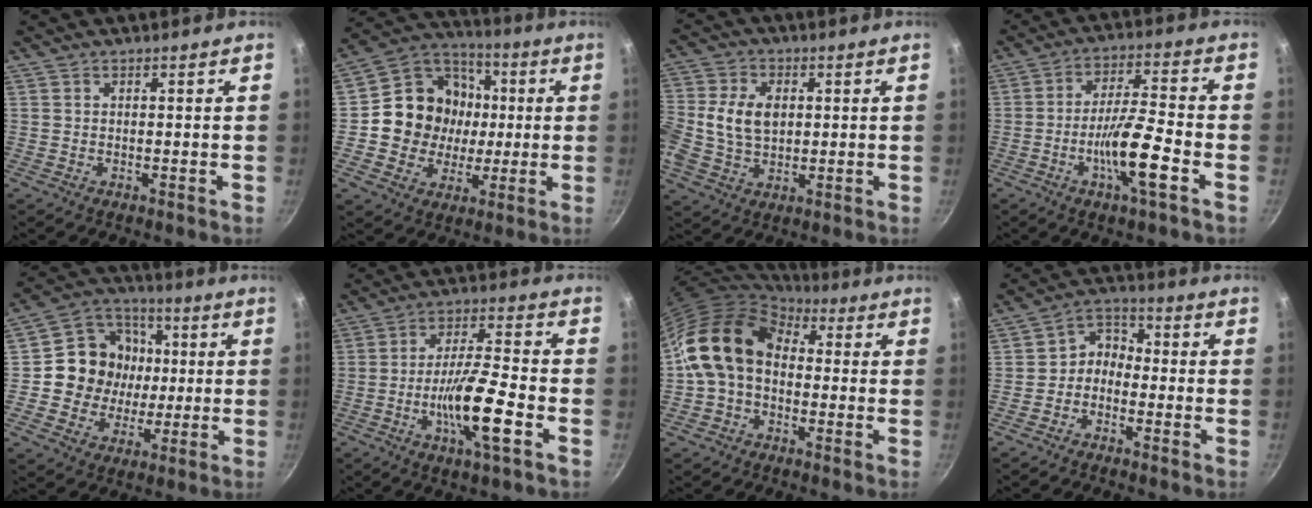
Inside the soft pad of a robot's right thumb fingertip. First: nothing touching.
{"total": 16.2, "force": [0.4, 14.9, 6.4], "torque": [-0.081, 0.023, 0.000]}
{"total": 15.4, "force": [1.3, 11.5, 10.1], "torque": [-0.223, 0.033, 0.019]}
{"total": 11.4, "force": [-4.3, 1.9, 10.4], "torque": [-0.183, 0.025, -0.080]}
{"total": 14.1, "force": [0.5, 13.0, 5.4], "torque": [-0.062, 0.022, 0.000]}
{"total": 12.8, "force": [-4.3, 2.2, 11.8], "torque": [-0.208, 0.022, -0.083]}
{"total": 13.1, "force": [1.2, 9.6, 8.9], "torque": [-0.132, 0.025, 0.003]}
{"total": 5.2, "force": [-1.9, 4.0, 2.7], "torque": [-0.024, 0.037, -0.050]}